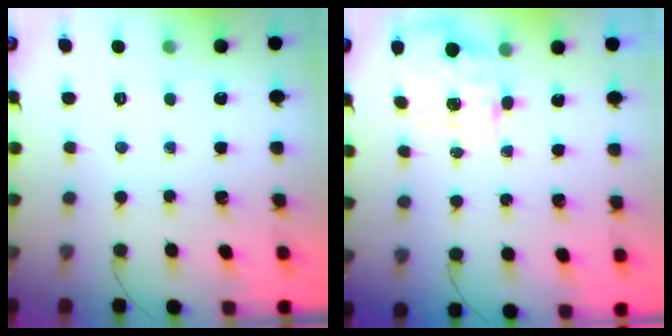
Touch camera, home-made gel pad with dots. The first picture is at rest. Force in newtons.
{"total": 2.8, "press": 2.6, "slide": 1.1}